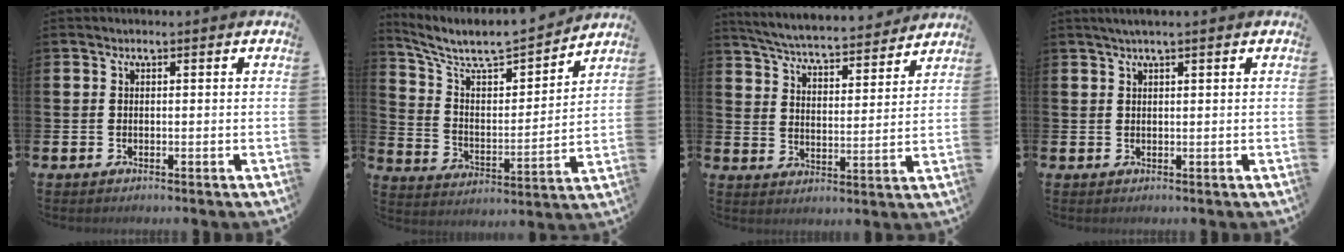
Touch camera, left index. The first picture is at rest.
{"total": 8.2, "force": [7.3, 2.2, 3.0], "torque": [-0.098, -0.055, 0.123]}
{"total": 6.0, "force": [5.8, 0.4, 1.2], "torque": [-0.050, -0.046, 0.099]}
{"total": 1.6, "force": [1.3, 0.0, 1.0], "torque": [-0.024, 0.005, 0.023]}